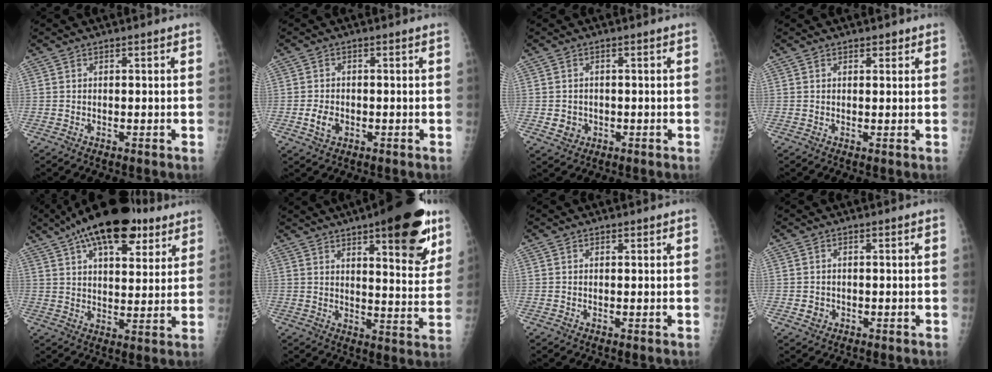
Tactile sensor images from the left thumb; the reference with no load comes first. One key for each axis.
{"total": 3.5, "fx": -0.9, "fy": 2.5, "fz": 2.2, "tx": -0.034, "ty": 0.001, "tz": -0.014}
{"total": 2.9, "fx": -0.5, "fy": 2.7, "fz": 1.0, "tx": -0.003, "ty": 0.002, "tz": 0.000}
{"total": 1.5, "fx": 1.0, "fy": 0.9, "fz": 0.6, "tx": 0.004, "ty": -0.004, "tz": 0.011}
{"total": 20.6, "fx": 12.7, "fy": 9.1, "fz": 13.5, "tx": -0.194, "ty": -0.015, "tz": 0.198}
{"total": 20.0, "fx": 11.3, "fy": 6.0, "fz": 15.4, "tx": -0.173, "ty": -0.049, "tz": 0.154}
{"total": 0.7, "fx": 0.5, "fy": 0.4, "fz": 0.3, "tx": -0.002, "ty": -0.004, "tz": 0.007}
{"total": 1.6, "fx": -0.2, "fy": 1.5, "fz": 0.5, "tx": -0.002, "ty": 0.002, "tz": 0.001}